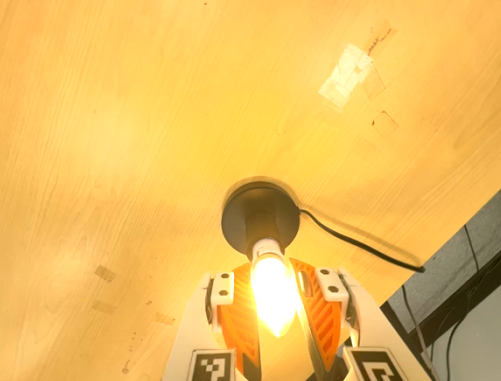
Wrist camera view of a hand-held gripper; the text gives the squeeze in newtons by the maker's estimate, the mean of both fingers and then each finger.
{"total": 15.4, "left": 14.7, "right": 16.1}